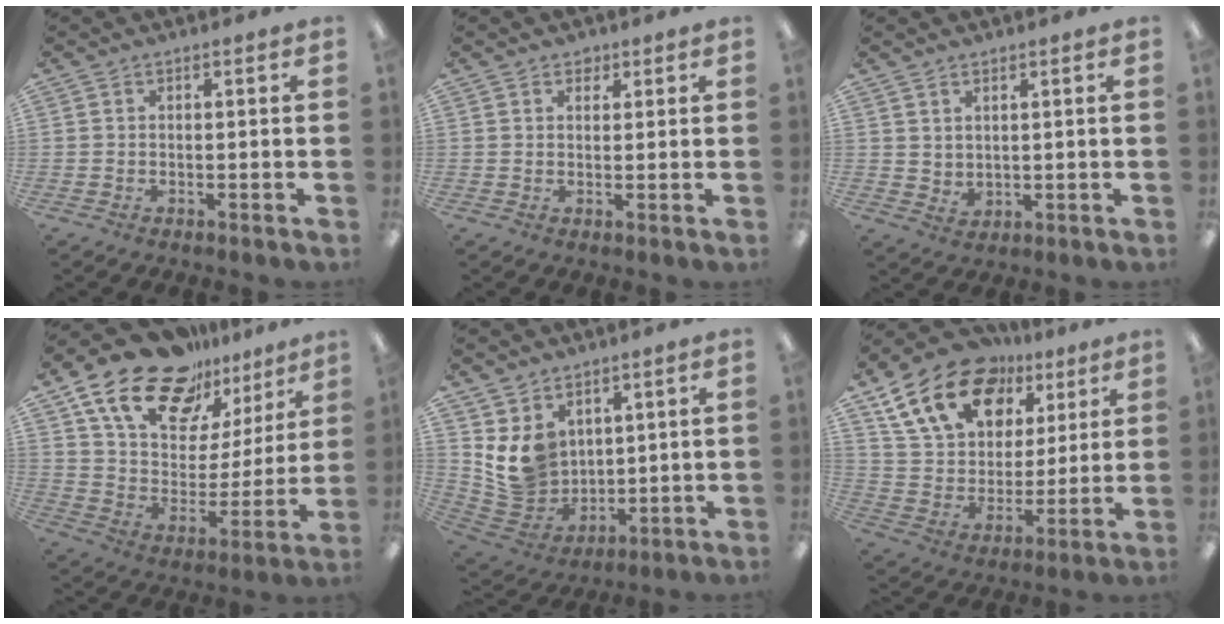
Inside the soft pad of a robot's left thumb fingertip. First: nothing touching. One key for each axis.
{"total": 2.0, "fx": 1.5, "fy": 1.2, "fz": 0.5, "tx": 0.005, "ty": -0.005, "tz": 0.023}
{"total": 2.9, "fx": 2.6, "fy": 1.3, "fz": 0.3, "tx": -0.001, "ty": -0.019, "tz": 0.048}
{"total": 21.0, "fx": 15.1, "fy": 10.9, "fz": 9.7, "tx": -0.179, "ty": -0.093, "tz": 0.271}
{"total": 10.5, "fx": 4.9, "fy": 8.6, "fz": 3.5, "tx": -0.095, "ty": -0.034, "tz": 0.103}
{"total": 19.7, "fx": 11.1, "fy": 13.1, "fz": 9.8, "tx": -0.170, "ty": -0.044, "tz": 0.207}